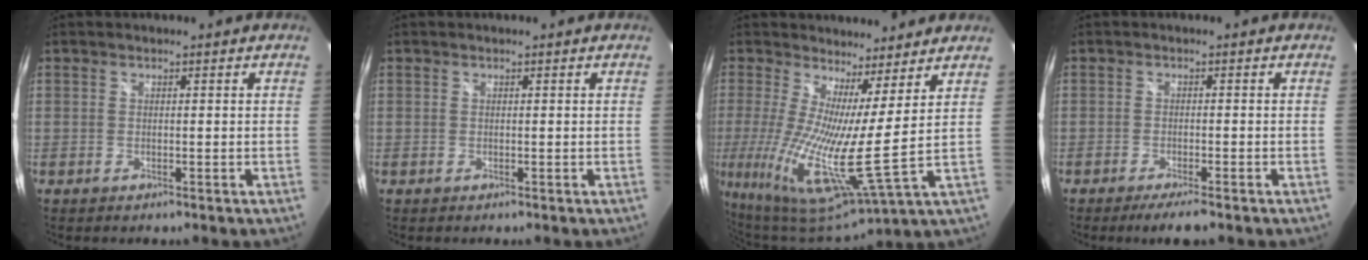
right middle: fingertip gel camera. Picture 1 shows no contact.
{"total": 0.0}
{"total": 14.7, "force": [3.7, 1.3, 14.1], "torque": [-0.254, -0.031, 0.060]}
{"total": 4.3, "force": [-3.3, 0.4, 2.6], "torque": [-0.058, -0.011, -0.057]}